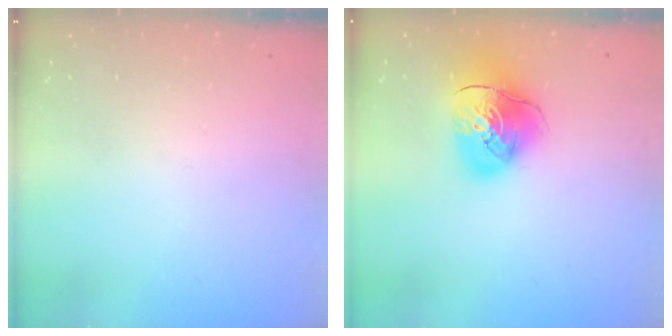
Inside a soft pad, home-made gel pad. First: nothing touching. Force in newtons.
{"total": 14.3, "press": 14.1, "slide": 2.2}